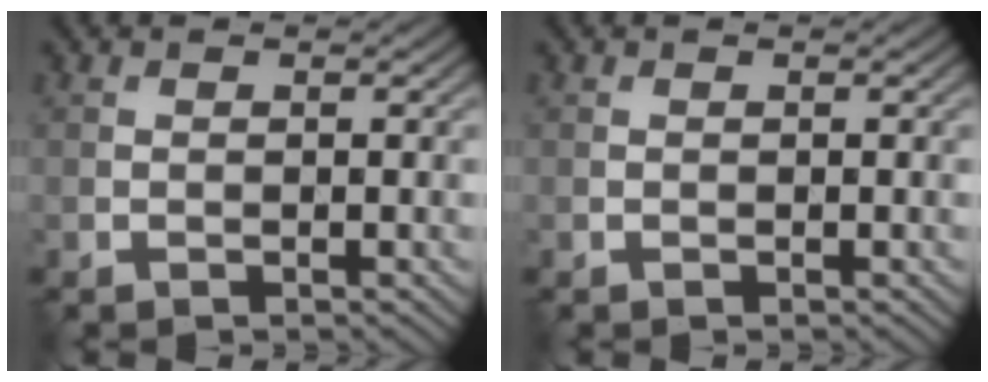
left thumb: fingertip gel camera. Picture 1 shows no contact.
{"total": 0.0}